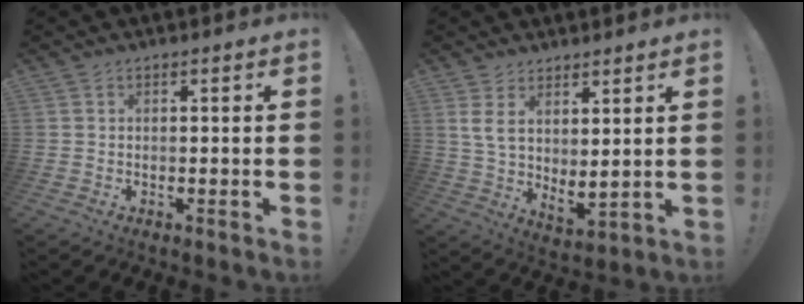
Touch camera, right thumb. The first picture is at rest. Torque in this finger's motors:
{"motor_torque": [0.36, 0.37, 0.51, 0.34, 0.10]}